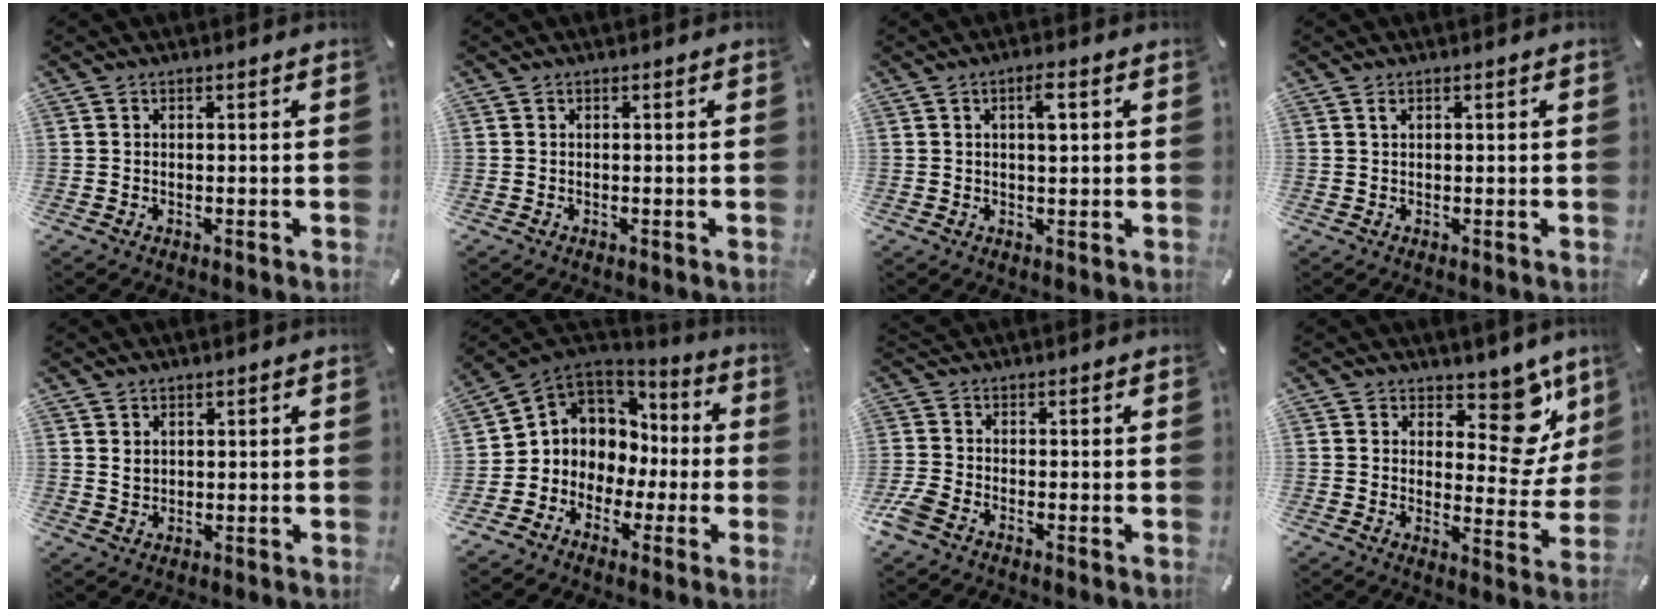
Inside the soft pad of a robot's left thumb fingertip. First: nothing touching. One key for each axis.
{"total": 0.0}
{"total": 3.8, "fx": 1.1, "fy": 1.2, "fz": 3.4, "tx": -0.056, "ty": 0.002, "tz": 0.012}
{"total": 0.7, "fx": 0.4, "fy": 0.3, "fz": 0.5, "tx": -0.010, "ty": 0.001, "tz": 0.006}
{"total": 2.6, "fx": 1.6, "fy": 2.0, "fz": 0.6, "tx": -0.006, "ty": -0.001, "tz": 0.029}
{"total": 7.5, "fx": -0.8, "fy": 7.5, "fz": 0.0, "tx": -0.028, "ty": -0.013, "tz": -0.007}
{"total": 3.0, "fx": -1.2, "fy": 2.2, "fz": 1.6, "tx": -0.047, "ty": 0.000, "tz": -0.026}
{"total": 12.7, "fx": 7.9, "fy": 7.1, "fz": 7.0, "tx": -0.064, "ty": -0.072, "tz": 0.137}